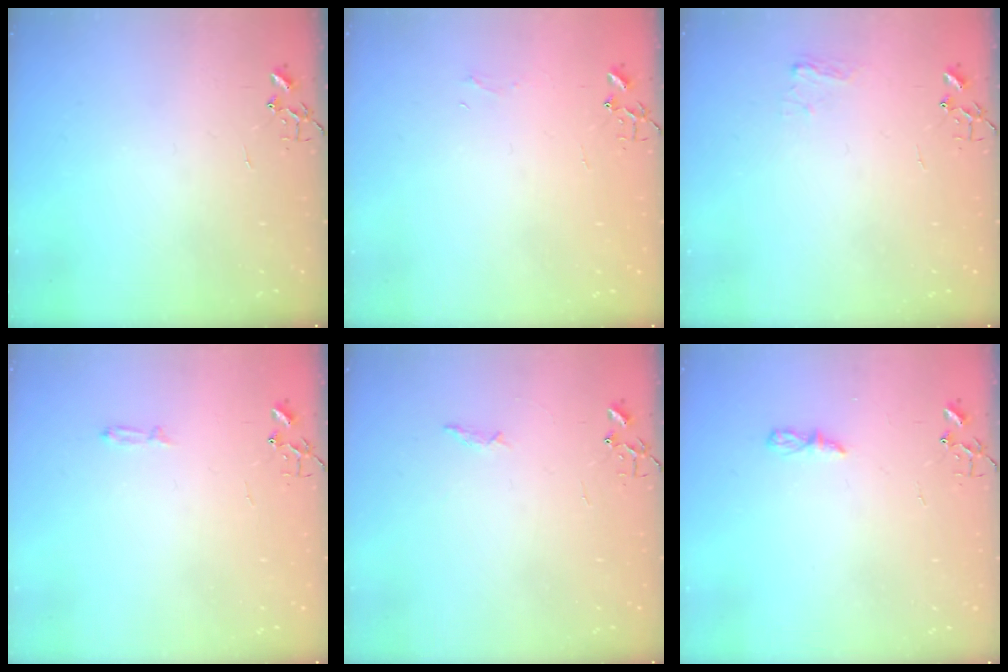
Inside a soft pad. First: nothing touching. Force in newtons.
{"total": 3.5, "press": 3.5, "slide": 0.6}
{"total": 5.8, "press": 5.8, "slide": 0.7}
{"total": 3.0, "press": 2.9, "slide": 0.5}
{"total": 4.4, "press": 4.4, "slide": 0.6}
{"total": 3.6, "press": 3.6, "slide": 0.4}